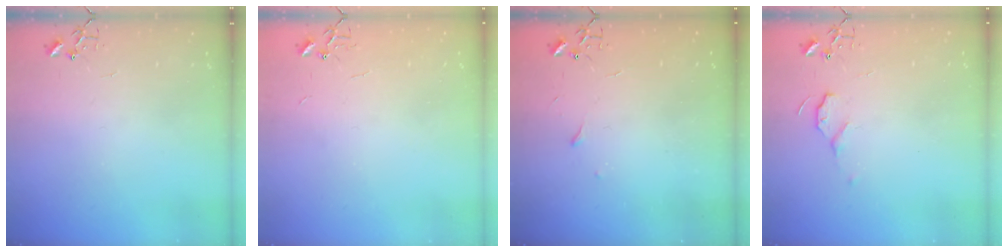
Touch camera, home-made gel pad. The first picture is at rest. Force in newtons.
{"total": 2.2, "press": 2.2, "slide": 0.3}
{"total": 3.3, "press": 3.3, "slide": 0.5}
{"total": 7.0, "press": 6.9, "slide": 0.8}